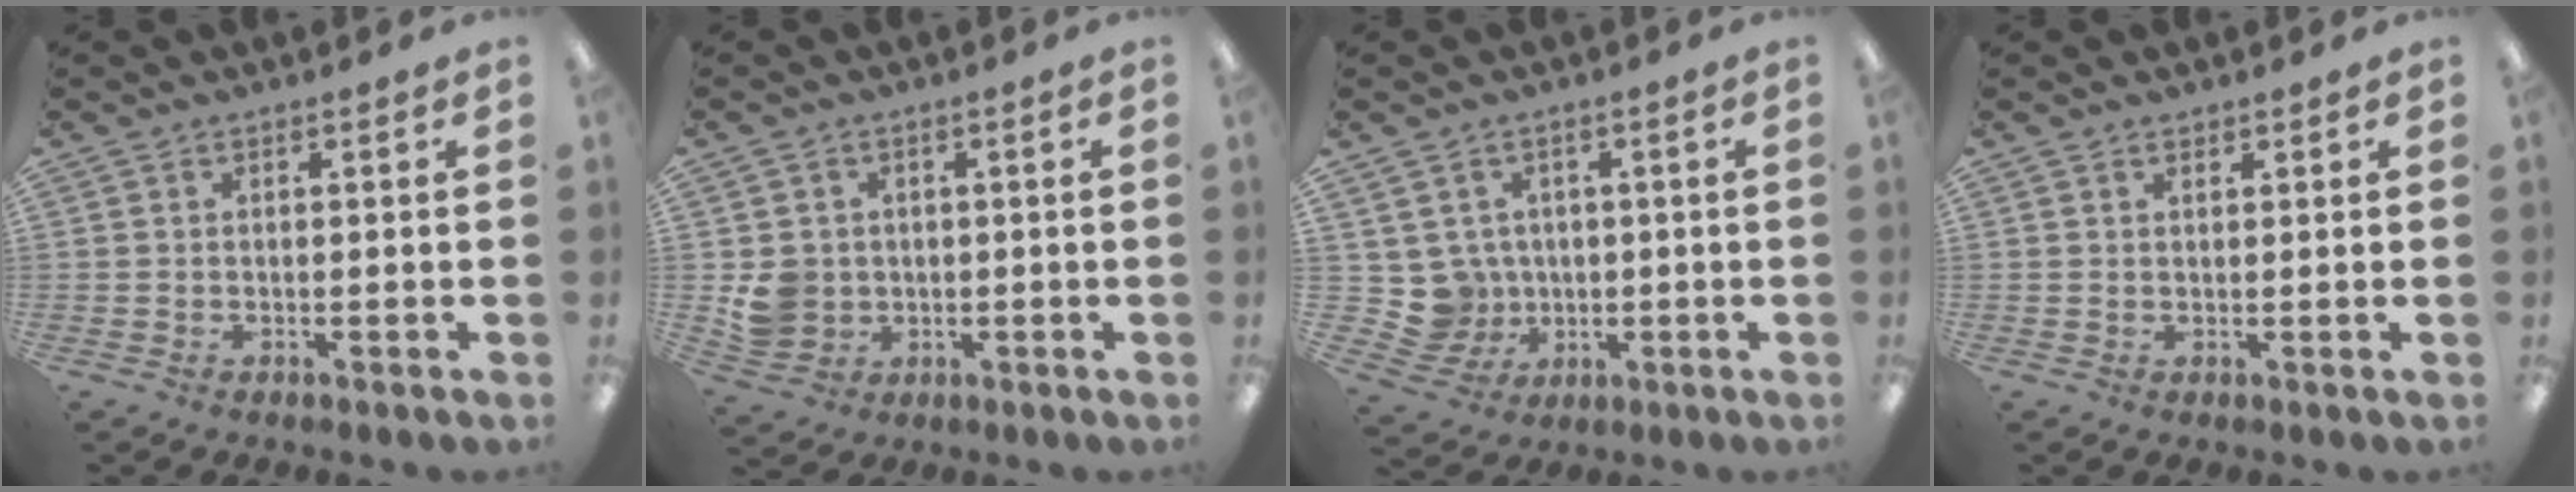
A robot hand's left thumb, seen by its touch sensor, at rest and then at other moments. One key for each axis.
{"total": 5.8, "fx": 0.4, "fy": 5.5, "fz": 1.5, "tx": -0.030, "ty": 0.007, "tz": 0.012}
{"total": 6.9, "fx": 1.3, "fy": 6.7, "fz": 1.2, "tx": -0.052, "ty": -0.005, "tz": 0.030}
{"total": 1.0, "fx": 0.9, "fy": 0.3, "fz": 0.2, "tx": -0.005, "ty": 0.000, "tz": 0.016}